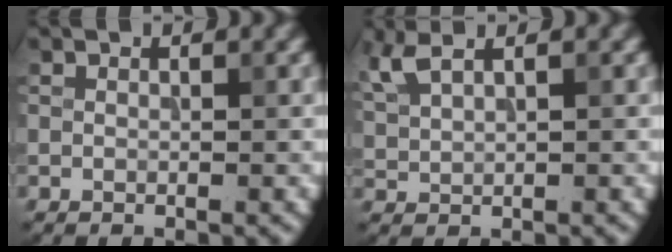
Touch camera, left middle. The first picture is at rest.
{"total": 3.1, "force": [2.2, 0.9, 2.0], "torque": [-0.059, 0.013, 0.052]}